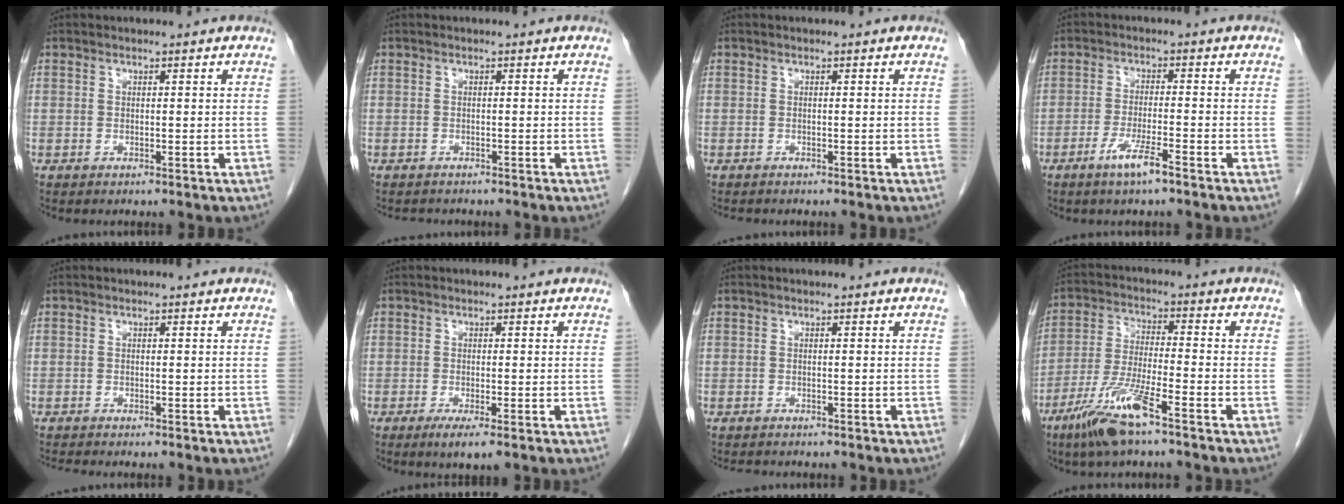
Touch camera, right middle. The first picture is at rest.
{"total": 2.0, "force": [-1.8, 0.8, 0.3], "torque": [-0.012, -0.003, -0.025]}
{"total": 0.8, "force": [-0.8, 0.2, 0.2], "torque": [-0.010, -0.002, -0.013]}
{"total": 4.6, "force": [-3.0, 0.0, 3.5], "torque": [-0.071, -0.006, -0.058]}
{"total": 1.0, "force": [-1.0, -0.3, 0.0], "torque": [-0.007, -0.005, -0.020]}
{"total": 3.2, "force": [-1.8, 0.4, 2.6], "torque": [-0.043, -0.009, -0.028]}
{"total": 2.5, "force": [-2.2, 0.9, 0.8], "torque": [-0.015, -0.005, -0.027]}
{"total": 9.9, "force": [-6.3, 0.7, 7.6], "torque": [-0.161, -0.020, -0.123]}